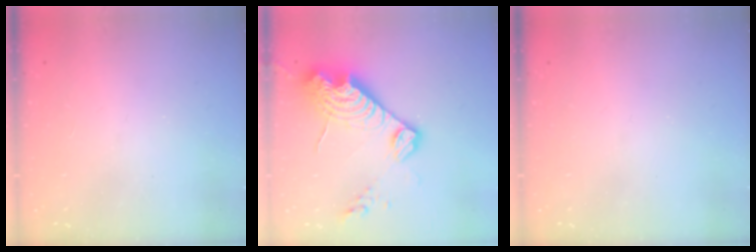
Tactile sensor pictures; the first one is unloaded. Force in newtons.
{"total": 17.5, "press": 17.4, "slide": 1.6}
{"total": 0.0}